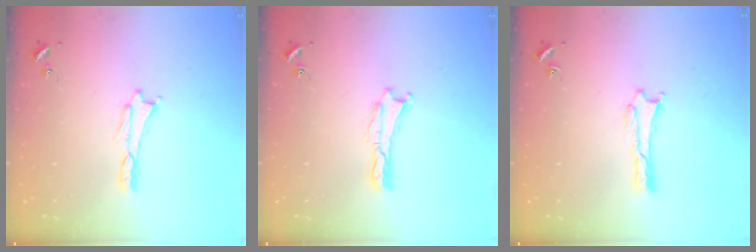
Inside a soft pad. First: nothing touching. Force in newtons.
{"total": 0.0}
{"total": 1.1, "press": 1.1, "slide": 0.2}